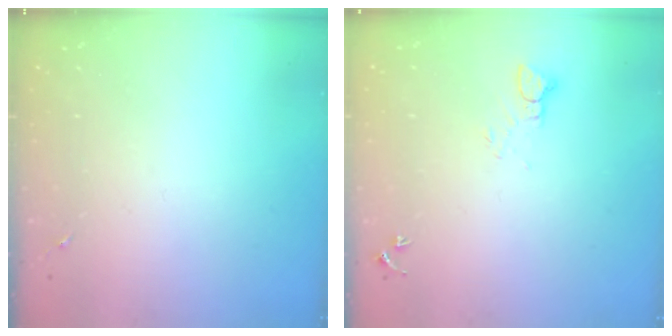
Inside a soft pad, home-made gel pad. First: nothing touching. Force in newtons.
{"total": 4.5, "press": 4.5, "slide": 0.3}